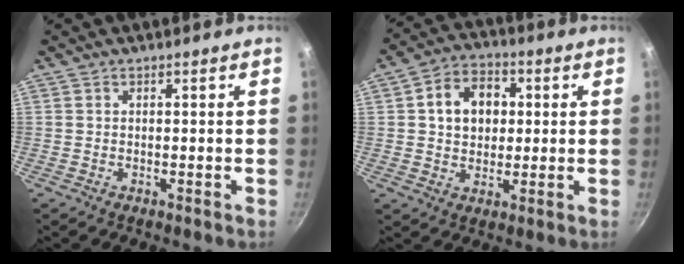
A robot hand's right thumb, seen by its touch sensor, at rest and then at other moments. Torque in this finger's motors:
{"motor_torque": [-0.27, 0.62, 0.49, 0.16, 0.06]}